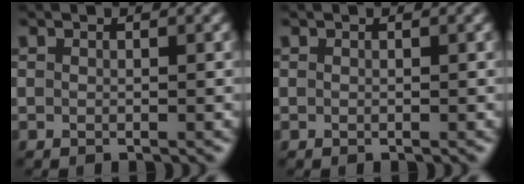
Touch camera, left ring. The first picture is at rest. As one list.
[{"total": 0.0}]